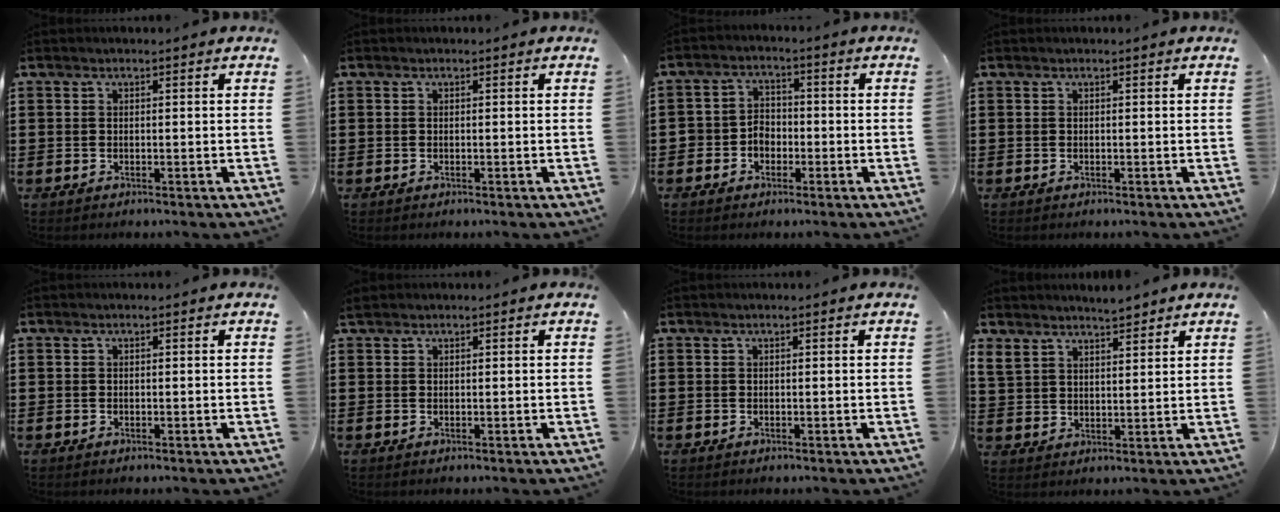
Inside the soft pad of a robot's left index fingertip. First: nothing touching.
{"total": 0.0}
{"total": 3.4, "force": [-1.5, 2.7, 1.3], "torque": [-0.032, 0.007, -0.033]}
{"total": 0.0}
{"total": 0.0}
{"total": 0.7, "force": [0.6, 0.3, 0.2], "torque": [-0.007, 0.003, 0.012]}
{"total": 0.0}
{"total": 4.7, "force": [4.5, 1.2, 0.6], "torque": [-0.028, -0.012, 0.085]}